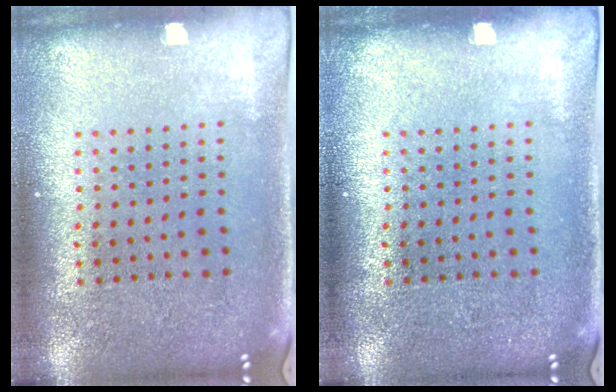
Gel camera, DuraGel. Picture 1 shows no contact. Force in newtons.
{"total": 0.0}